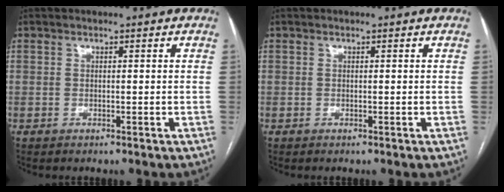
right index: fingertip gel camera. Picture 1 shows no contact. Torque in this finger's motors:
{"motor_torque": [0.00, 0.00, 0.00, 0.00]}